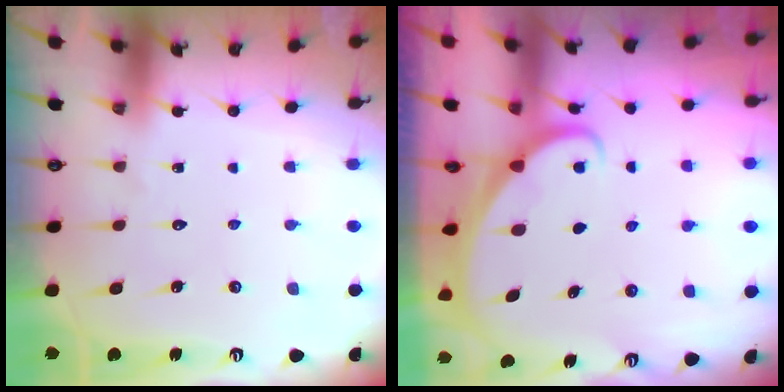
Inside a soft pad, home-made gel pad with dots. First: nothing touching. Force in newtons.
{"total": 1.9, "press": 1.9, "slide": 0.1}